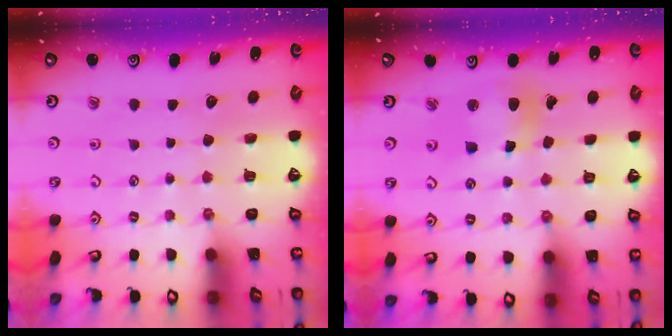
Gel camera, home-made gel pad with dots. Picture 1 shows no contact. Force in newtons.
{"total": 11.1, "press": 10.8, "slide": 2.2}